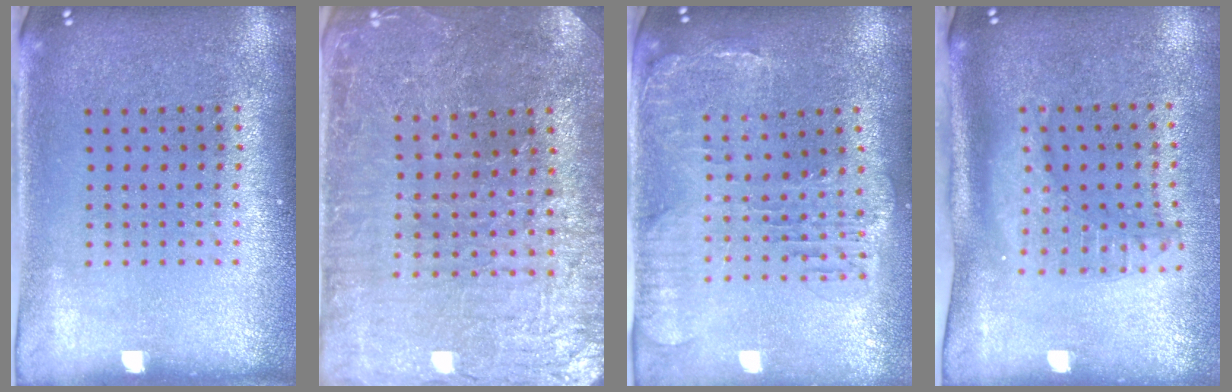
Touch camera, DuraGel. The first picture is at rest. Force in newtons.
{"total": 3.3, "press": 3.2, "slide": 0.5}
{"total": 1.5, "press": 1.4, "slide": 0.4}
{"total": 2.0, "press": 1.6, "slide": 1.3}